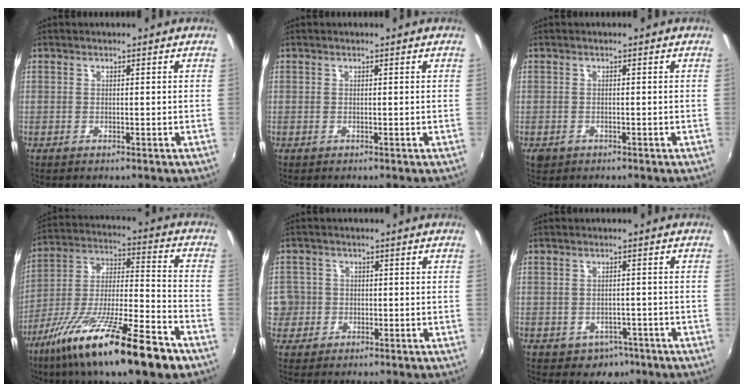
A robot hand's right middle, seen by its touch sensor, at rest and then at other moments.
{"total": 0.0}
{"total": 1.8, "force": [-1.0, 1.3, 0.8], "torque": [-0.017, -0.004, -0.016]}
{"total": 23.6, "force": [-14.3, 4.3, 18.3], "torque": [-0.323, -0.038, -0.247]}
{"total": 7.6, "force": [-1.3, 7.3, 1.7], "torque": [-0.062, 0.026, -0.016]}
{"total": 4.1, "force": [-2.1, 3.4, 1.0], "torque": [-0.030, 0.002, -0.020]}